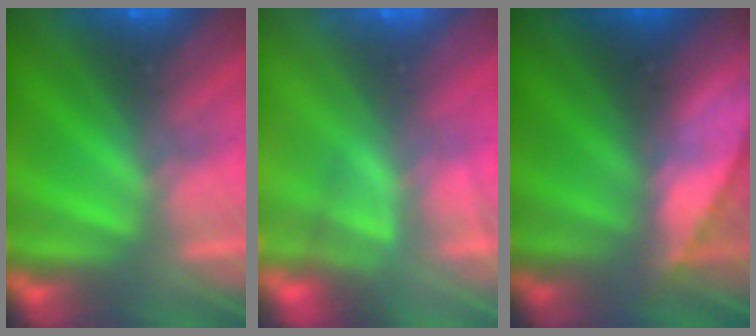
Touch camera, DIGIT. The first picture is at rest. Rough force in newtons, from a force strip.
{"total": 3.4}
{"total": 7.2}